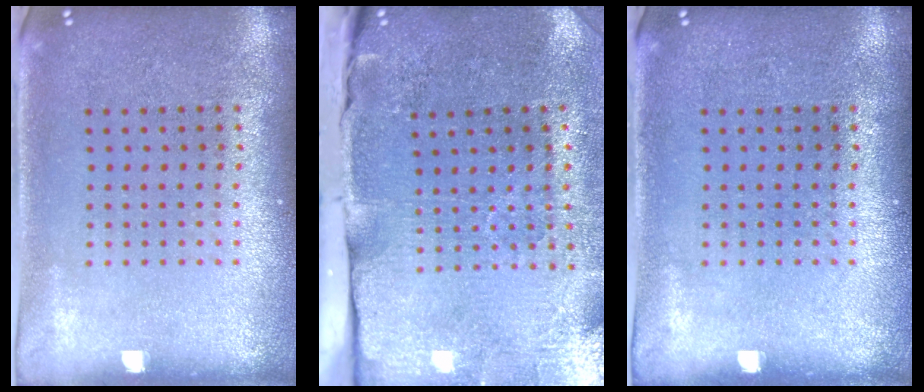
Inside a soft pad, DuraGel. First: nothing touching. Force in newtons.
{"total": 4.8, "press": 3.8, "slide": 2.8}
{"total": 0.0}